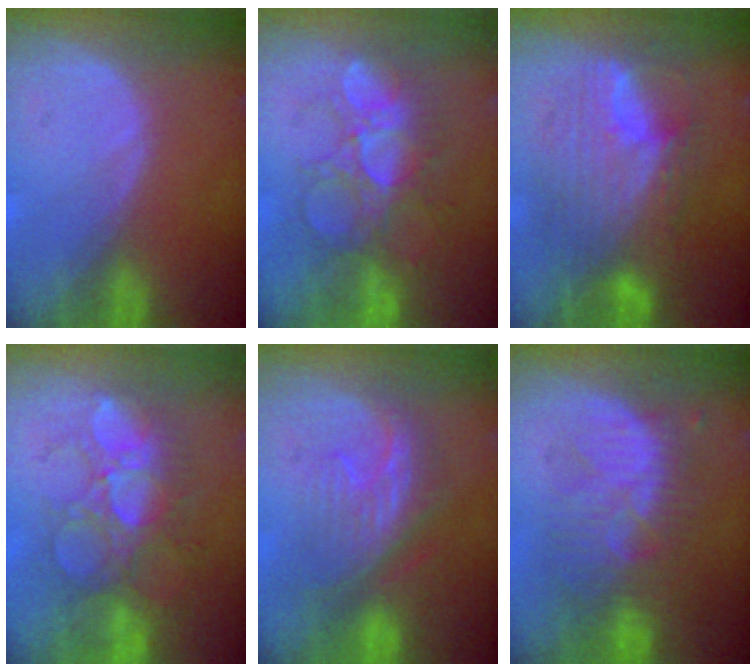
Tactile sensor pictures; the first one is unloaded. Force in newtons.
{"total": 8.8, "press": 8.5, "slide": 2.3}
{"total": 11.4, "press": 11.4, "slide": 1.1}
{"total": 10.1, "press": 9.2, "slide": 4.0}
{"total": 8.4, "press": 8.1, "slide": 1.9}
{"total": 8.7, "press": 8.7, "slide": 0.8}